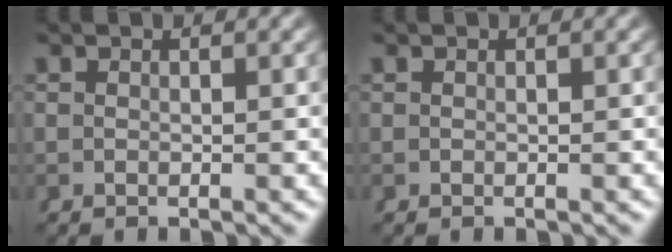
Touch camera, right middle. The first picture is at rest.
{"total": 0.0}